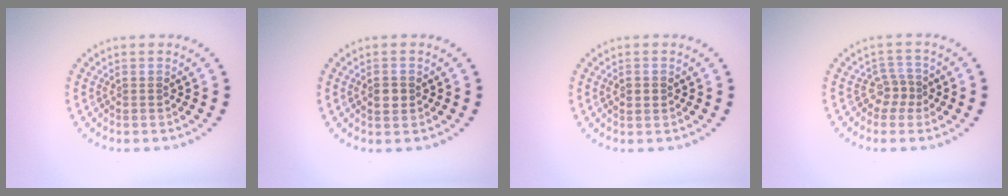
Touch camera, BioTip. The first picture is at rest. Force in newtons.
{"total": 1.3, "press": 1.3, "slide": 0.2}
{"total": 0.8, "press": 0.8, "slide": 0.1}
{"total": 2.0, "press": 1.4, "slide": 1.4}